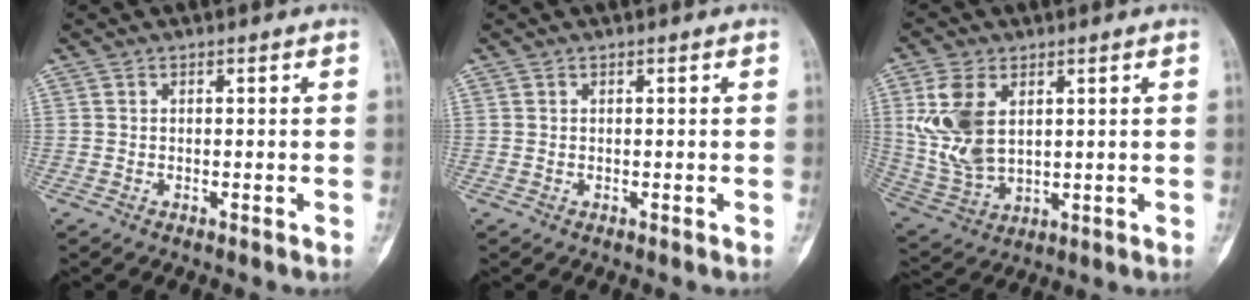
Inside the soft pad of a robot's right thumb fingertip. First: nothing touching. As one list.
[{"total": 0.0}, {"total": 12.2, "force": [3.1, 7.4, 9.1], "torque": [-0.185, -0.011, 0.075]}]